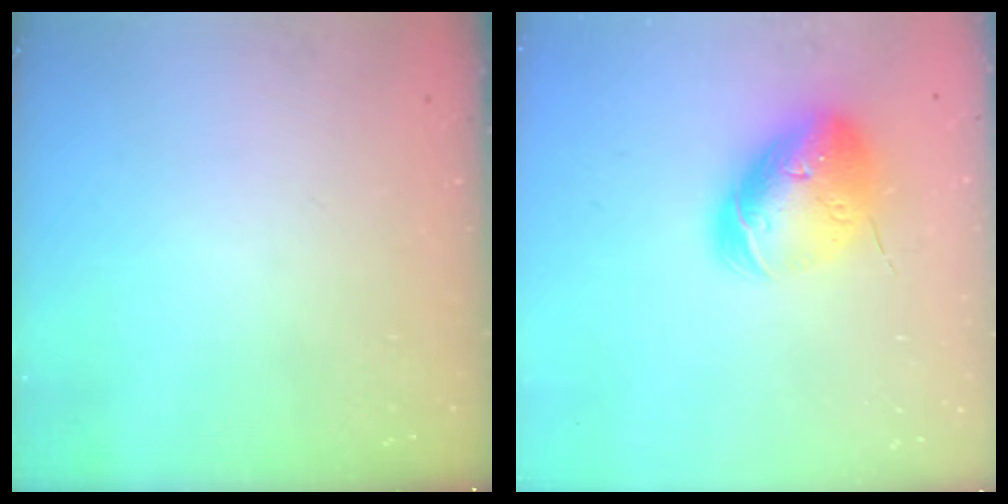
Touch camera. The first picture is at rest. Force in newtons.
{"total": 18.2, "press": 18.0, "slide": 2.8}